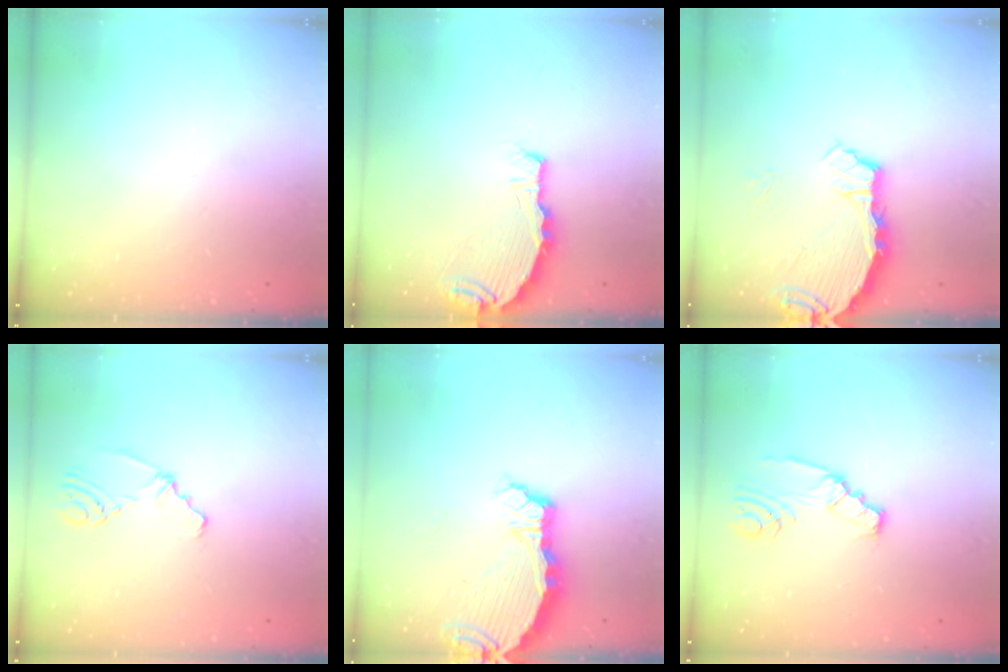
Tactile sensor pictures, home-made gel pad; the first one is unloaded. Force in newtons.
{"total": 4.8, "press": 4.8, "slide": 0.2}
{"total": 3.7, "press": 3.7, "slide": 0.2}
{"total": 4.0, "press": 1.9, "slide": 3.5}
{"total": 5.8, "press": 5.8, "slide": 0.7}
{"total": 3.5, "press": 3.5, "slide": 0.3}